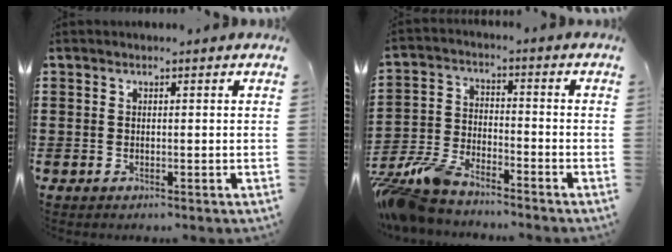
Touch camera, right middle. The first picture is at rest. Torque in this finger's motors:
{"motor_torque": [1.24, -0.89, 0.55, 0.06]}